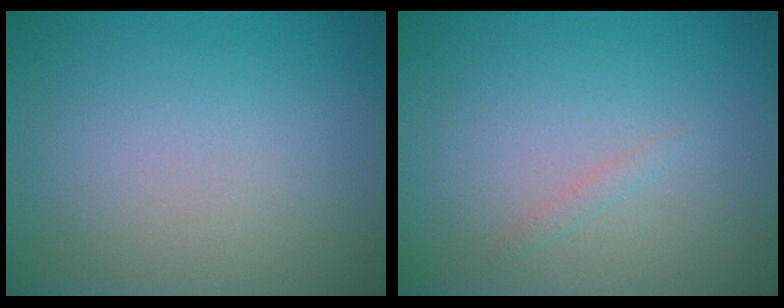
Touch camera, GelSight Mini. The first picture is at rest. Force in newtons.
{"total": 0.5, "press": 0.5, "slide": 0.0}